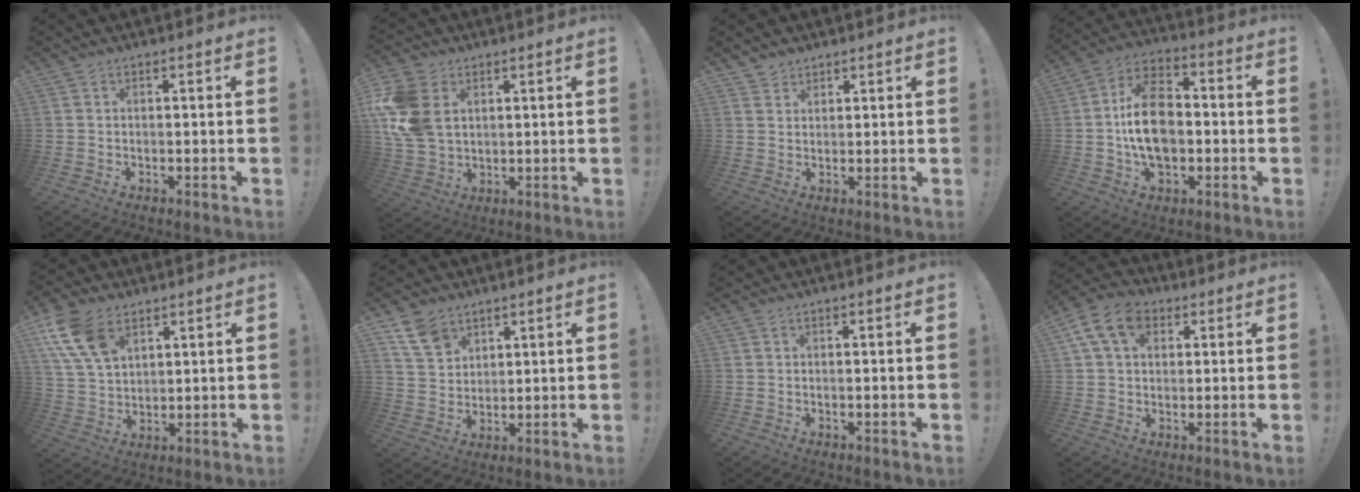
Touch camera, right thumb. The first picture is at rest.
{"total": 15.0, "force": [3.9, 11.1, 9.4], "torque": [-0.204, -0.010, 0.079]}
{"total": 2.8, "force": [2.3, 1.6, -0.1], "torque": [0.005, -0.016, 0.043]}
{"total": 16.4, "force": [-1.7, 11.1, 12.0], "torque": [-0.212, 0.021, -0.032]}
{"total": 13.7, "force": [7.3, 8.3, 8.1], "torque": [-0.164, -0.023, 0.143]}
{"total": 9.4, "force": [6.3, 6.1, 3.3], "torque": [-0.064, -0.030, 0.127]}
{"total": 0.0}
{"total": 11.7, "force": [4.6, 8.2, 7.1], "torque": [-0.120, -0.005, 0.089]}